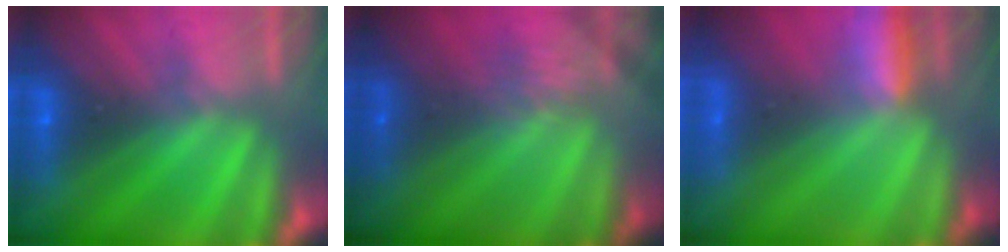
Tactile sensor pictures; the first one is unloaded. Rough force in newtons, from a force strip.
{"total": 2.1}
{"total": 3.1}